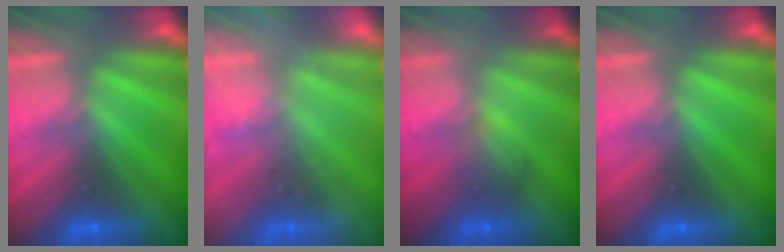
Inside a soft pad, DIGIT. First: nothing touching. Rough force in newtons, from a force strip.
{"total": 2.4}
{"total": 1.9}
{"total": 0.0}